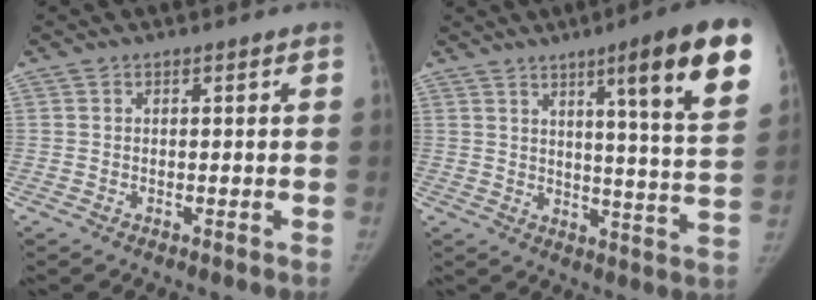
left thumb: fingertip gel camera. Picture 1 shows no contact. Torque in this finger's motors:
{"motor_torque": [0.42, -0.08, 1.17, -0.79, 0.08]}